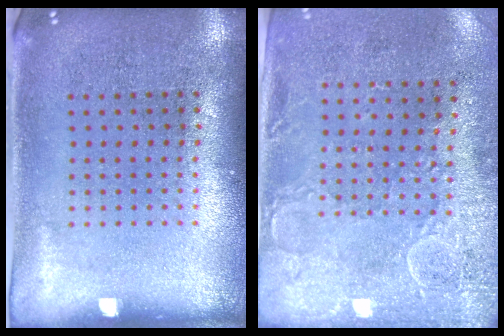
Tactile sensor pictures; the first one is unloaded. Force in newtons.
{"total": 3.1, "press": 2.3, "slide": 2.0}